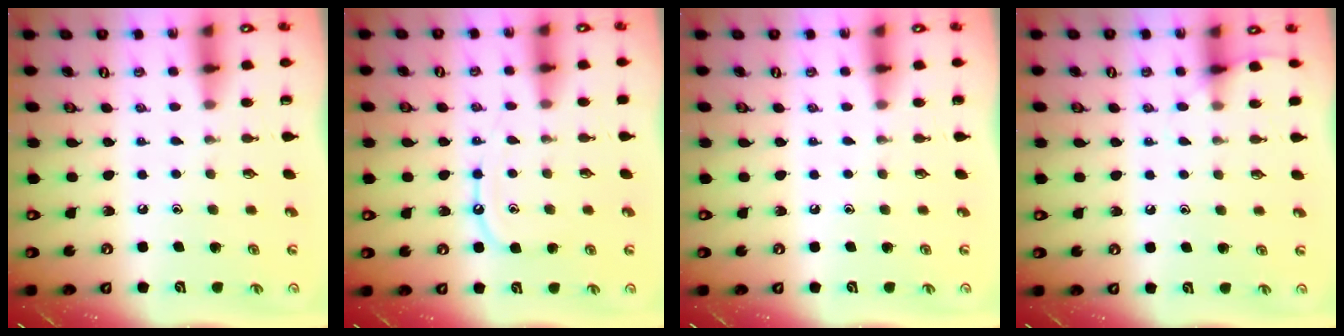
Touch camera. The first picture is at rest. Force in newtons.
{"total": 9.4, "press": 9.3, "slide": 1.0}
{"total": 0.0}
{"total": 5.6, "press": 5.5, "slide": 0.6}